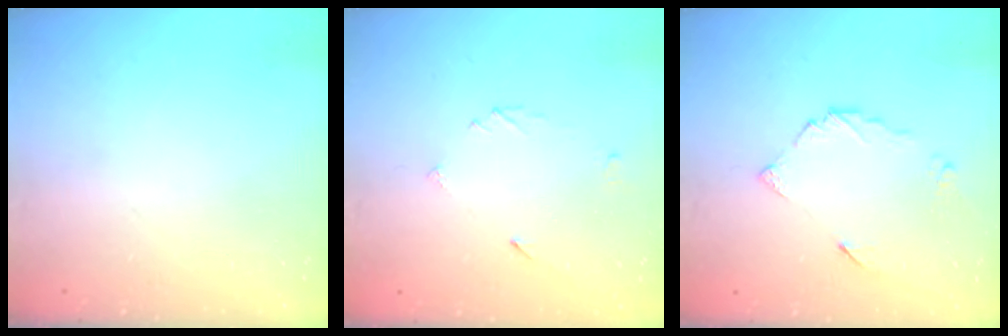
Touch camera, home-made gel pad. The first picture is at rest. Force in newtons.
{"total": 2.6, "press": 2.6, "slide": 0.2}
{"total": 5.4, "press": 5.4, "slide": 0.5}